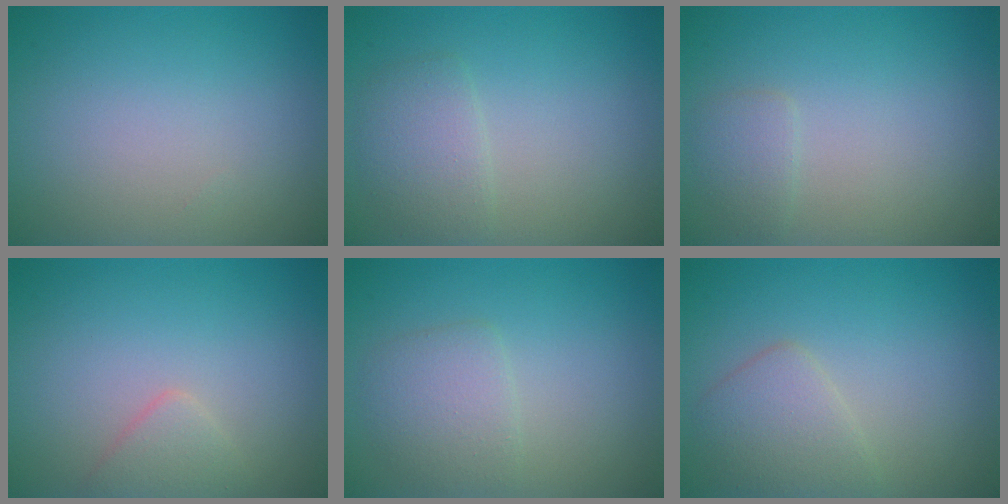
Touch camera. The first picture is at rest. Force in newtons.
{"total": 2.3, "press": 2.3, "slide": 0.0}
{"total": 1.3, "press": 1.3, "slide": 0.1}
{"total": 1.7, "press": 1.6, "slide": 0.1}
{"total": 2.6, "press": 2.6, "slide": 0.1}
{"total": 2.8, "press": 2.8, "slide": 0.2}